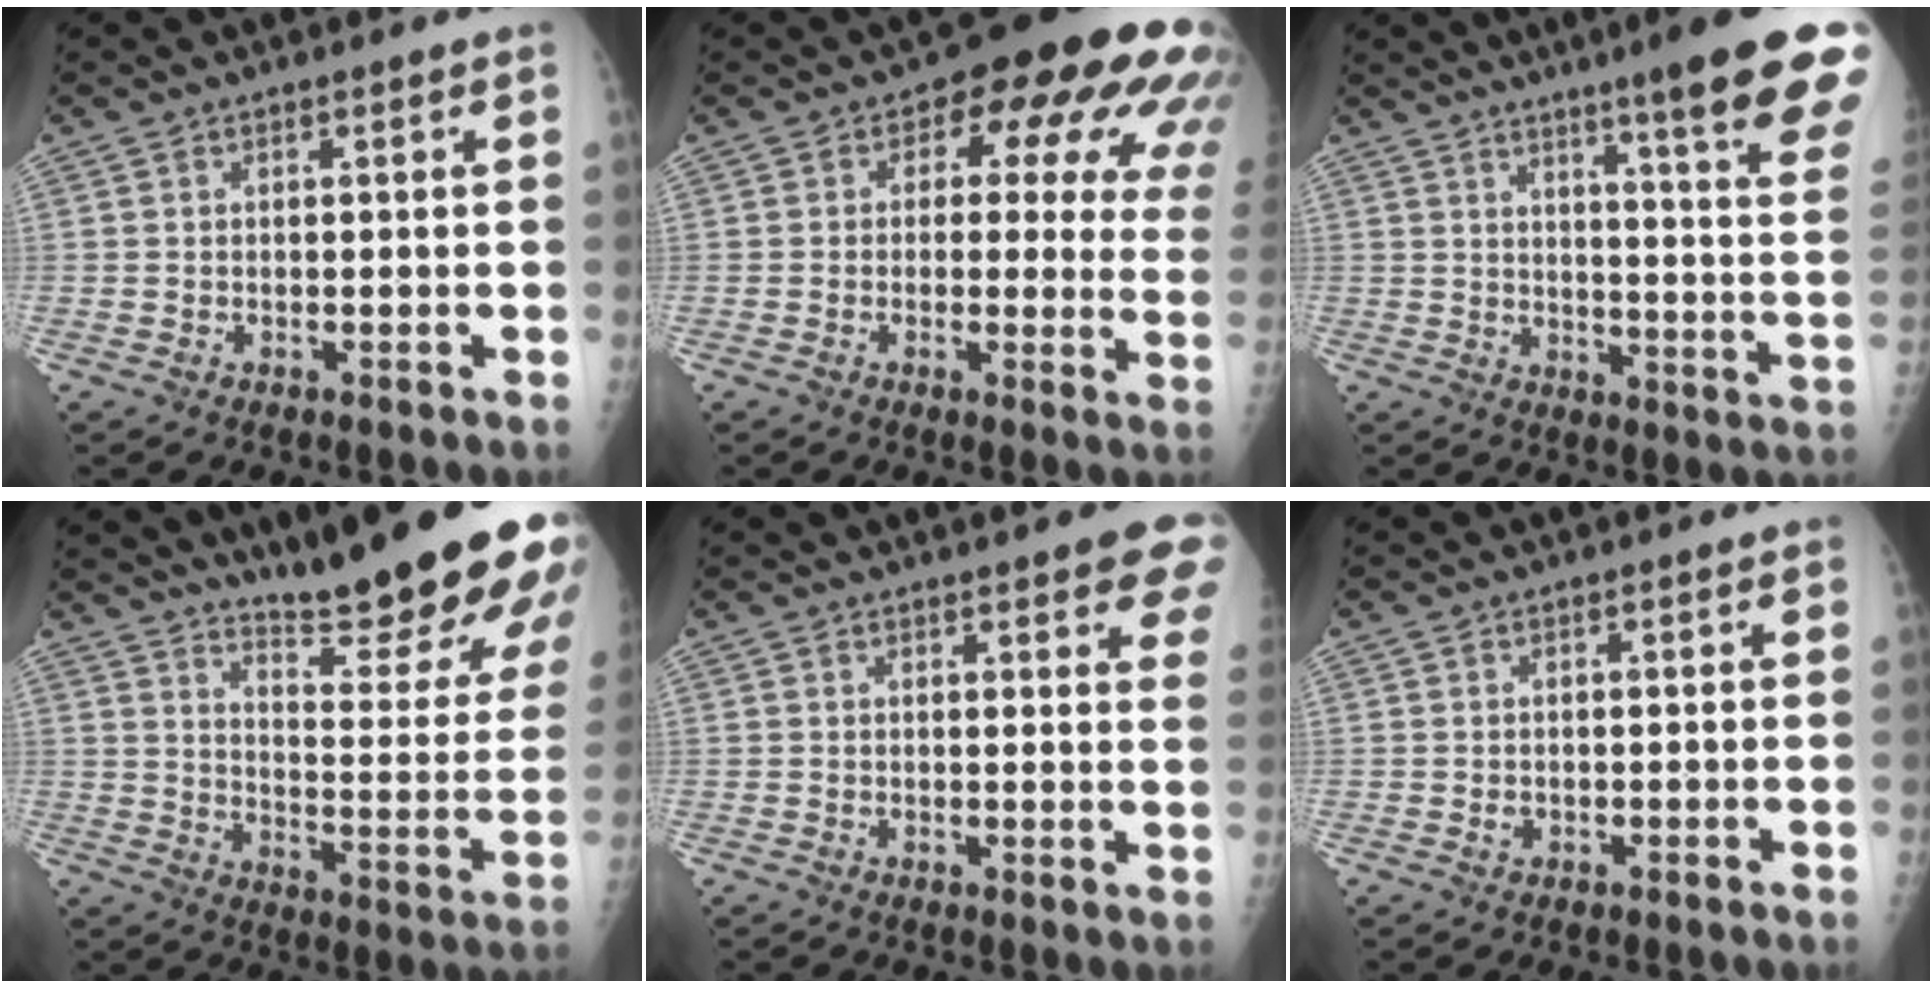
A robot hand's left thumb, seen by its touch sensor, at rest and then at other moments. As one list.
[{"total": 18.2, "force": [6.9, 9.5, 13.9], "torque": [-0.115, -0.004, 0.067]}, {"total": 20.6, "force": [13.9, 1.4, 15.1], "torque": [-0.178, -0.072, 0.174]}, {"total": 26.9, "force": [20.8, 4.2, 16.6], "torque": [-0.205, -0.144, 0.281]}, {"total": 8.1, "force": [5.1, 2.4, 5.8], "torque": [-0.040, -0.014, 0.053]}, {"total": 0.9, "force": [-0.3, 0.8, 0.4], "torque": [-0.001, 0.001, -0.002]}]